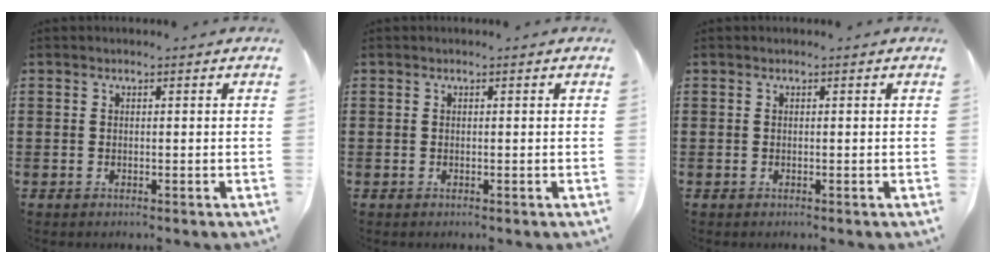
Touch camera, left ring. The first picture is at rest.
{"total": 0.0}
{"total": 0.0}